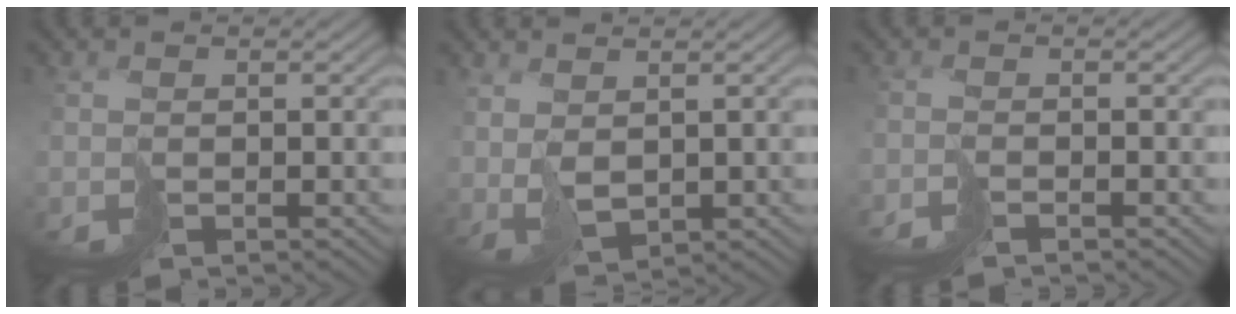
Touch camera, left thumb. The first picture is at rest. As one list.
[{"total": 2.4, "force": [1.5, 1.3, 1.3], "torque": [-0.034, -0.001, 0.042]}, {"total": 1.3, "force": [-1.3, 0.1, 0.4], "torque": [-0.009, -0.004, -0.030]}]